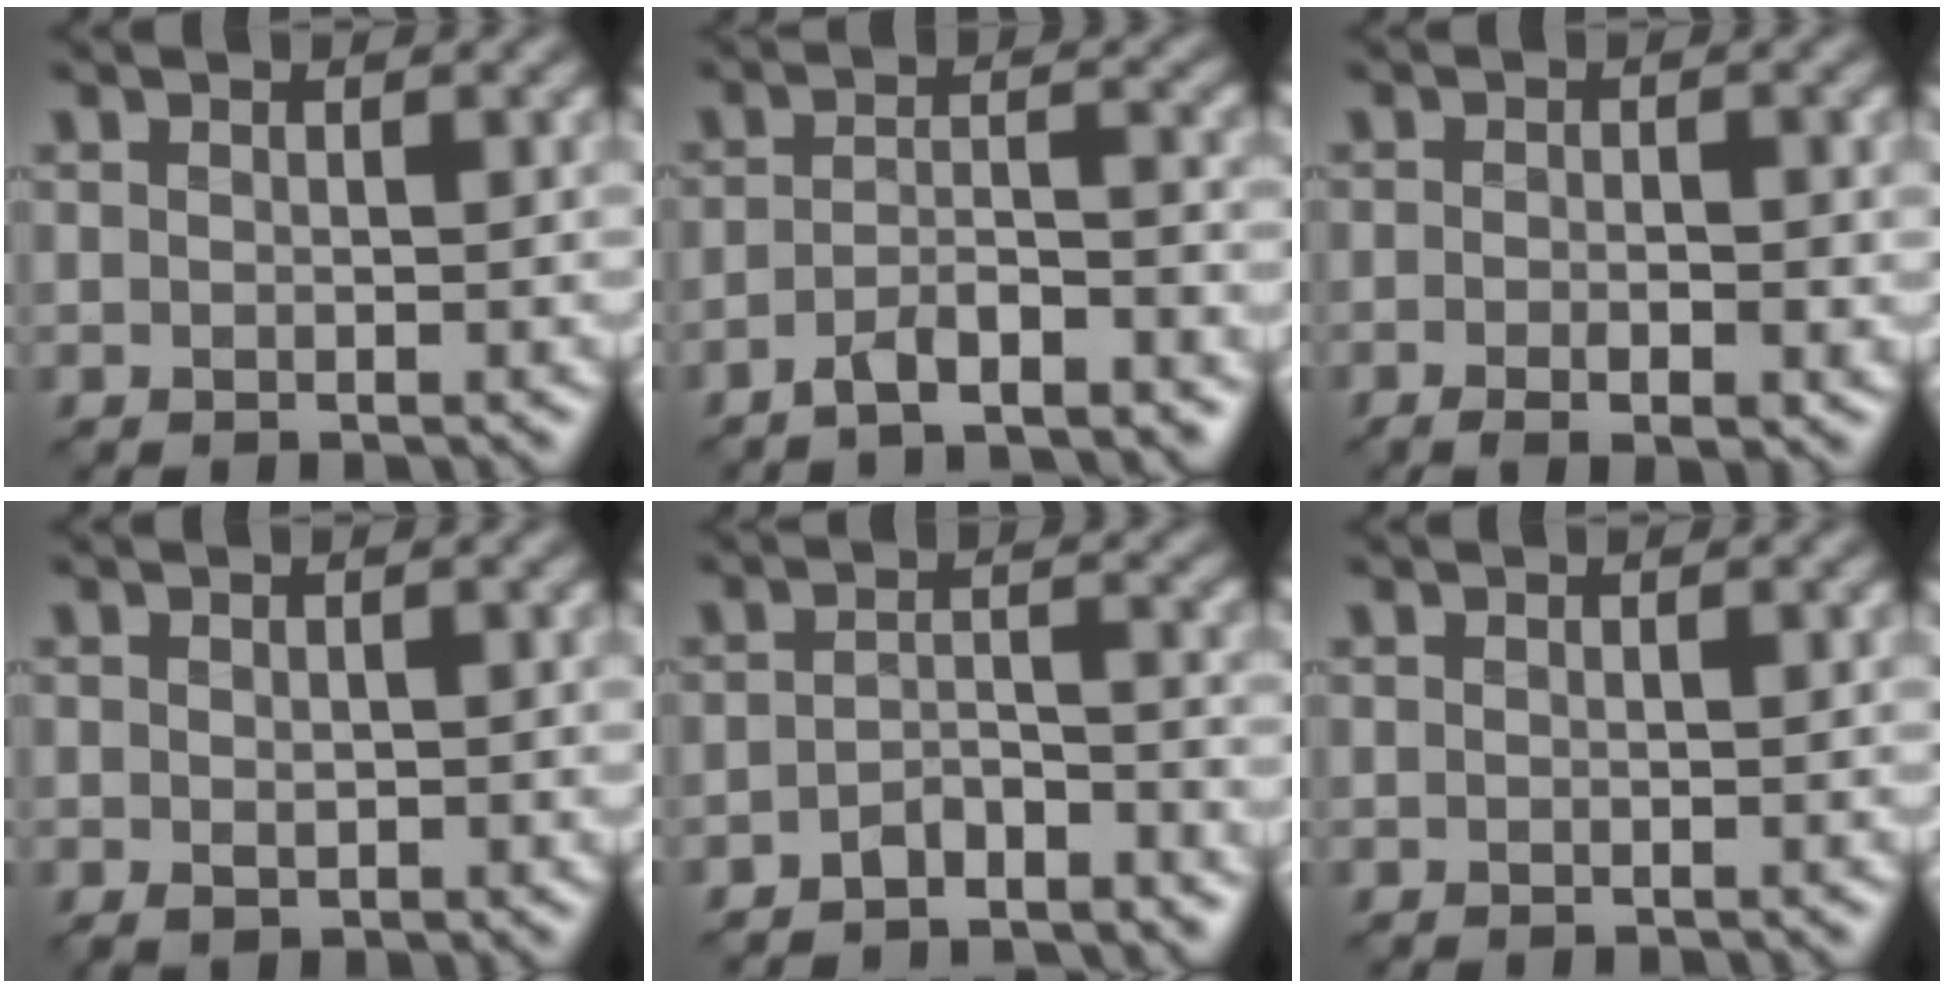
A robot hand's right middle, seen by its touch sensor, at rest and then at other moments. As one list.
[{"total": 3.9, "force": [-3.3, 0.6, 1.9], "torque": [-0.040, 0.002, -0.060]}, {"total": 2.8, "force": [-0.9, 0.9, 2.5], "torque": [-0.042, -0.004, -0.012]}, {"total": 1.3, "force": [-0.3, 0.9, 0.8], "torque": [-0.017, -0.001, -0.002]}, {"total": 3.2, "force": [-3.0, 0.6, 0.7], "torque": [-0.019, 0.003, -0.061]}, {"total": 0.0}]